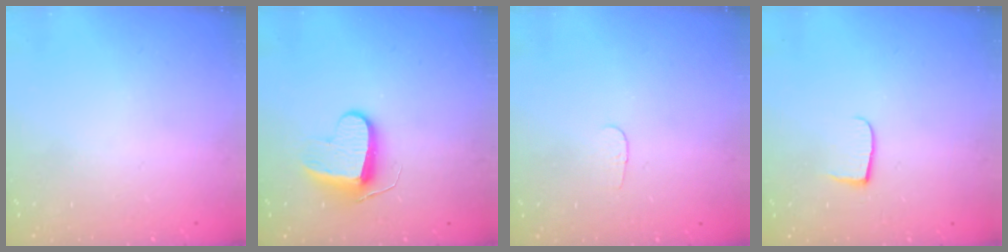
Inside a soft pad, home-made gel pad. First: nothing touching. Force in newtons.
{"total": 8.8, "press": 8.8, "slide": 0.2}
{"total": 2.8, "press": 2.8, "slide": 0.3}
{"total": 5.2, "press": 5.2, "slide": 0.7}